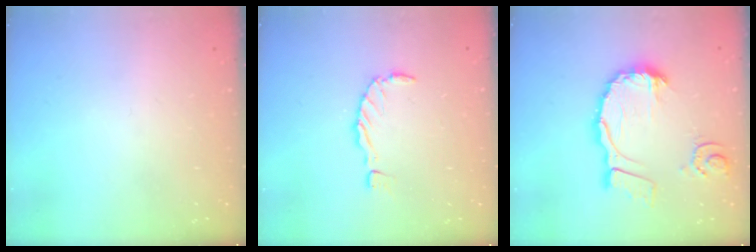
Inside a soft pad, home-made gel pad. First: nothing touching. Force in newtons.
{"total": 0.0}
{"total": 13.5, "press": 13.5, "slide": 1.1}